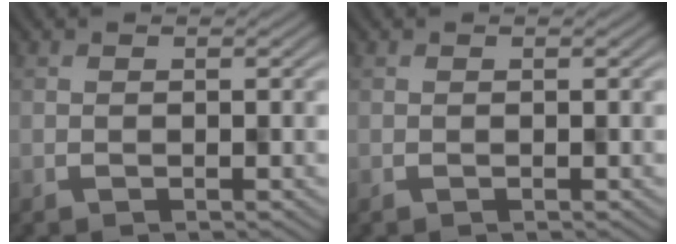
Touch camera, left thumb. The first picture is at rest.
{"total": 0.0}